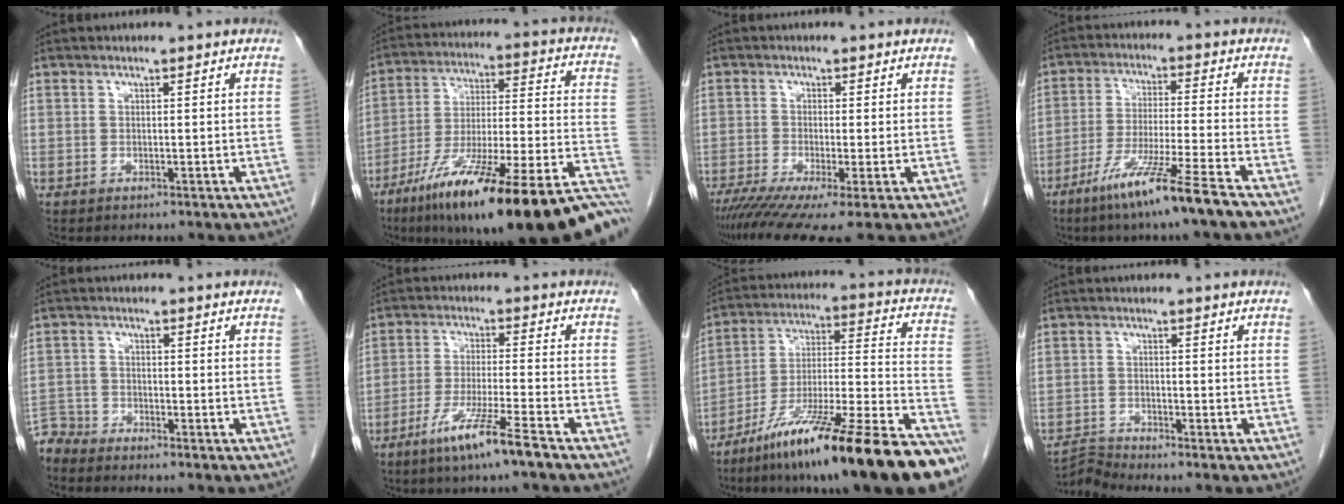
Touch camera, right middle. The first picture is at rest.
{"total": 30.4, "force": [-19.9, 4.2, 22.6], "torque": [-0.260, -0.006, -0.316]}
{"total": 9.2, "force": [-6.1, 0.9, 6.9], "torque": [-0.112, -0.019, -0.103]}
{"total": 10.9, "force": [-7.2, -1.4, 8.0], "torque": [-0.149, -0.038, -0.135]}
{"total": 4.2, "force": [-4.2, 0.6, -0.5], "torque": [0.015, -0.007, -0.081]}
{"total": 8.4, "force": [-5.6, -0.7, 6.3], "torque": [-0.119, -0.022, -0.107]}
{"total": 26.7, "force": [-19.2, 1.4, 18.6], "torque": [-0.234, -0.015, -0.321]}
{"total": 3.5, "force": [-3.1, -1.4, -0.7], "torque": [0.005, -0.014, -0.058]}